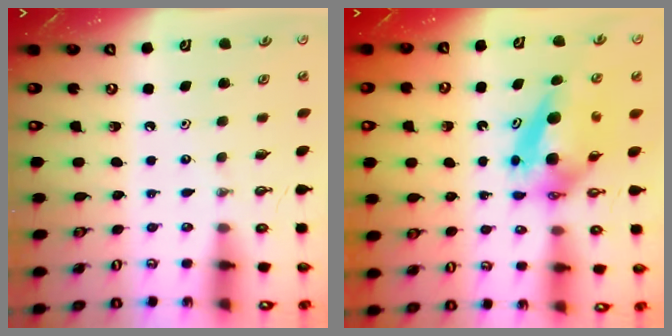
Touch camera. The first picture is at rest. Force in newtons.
{"total": 6.5, "press": 6.5, "slide": 0.5}